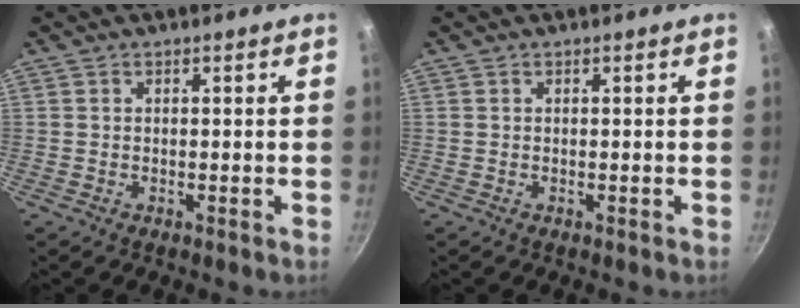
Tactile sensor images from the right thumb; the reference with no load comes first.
{"total": 0.0}